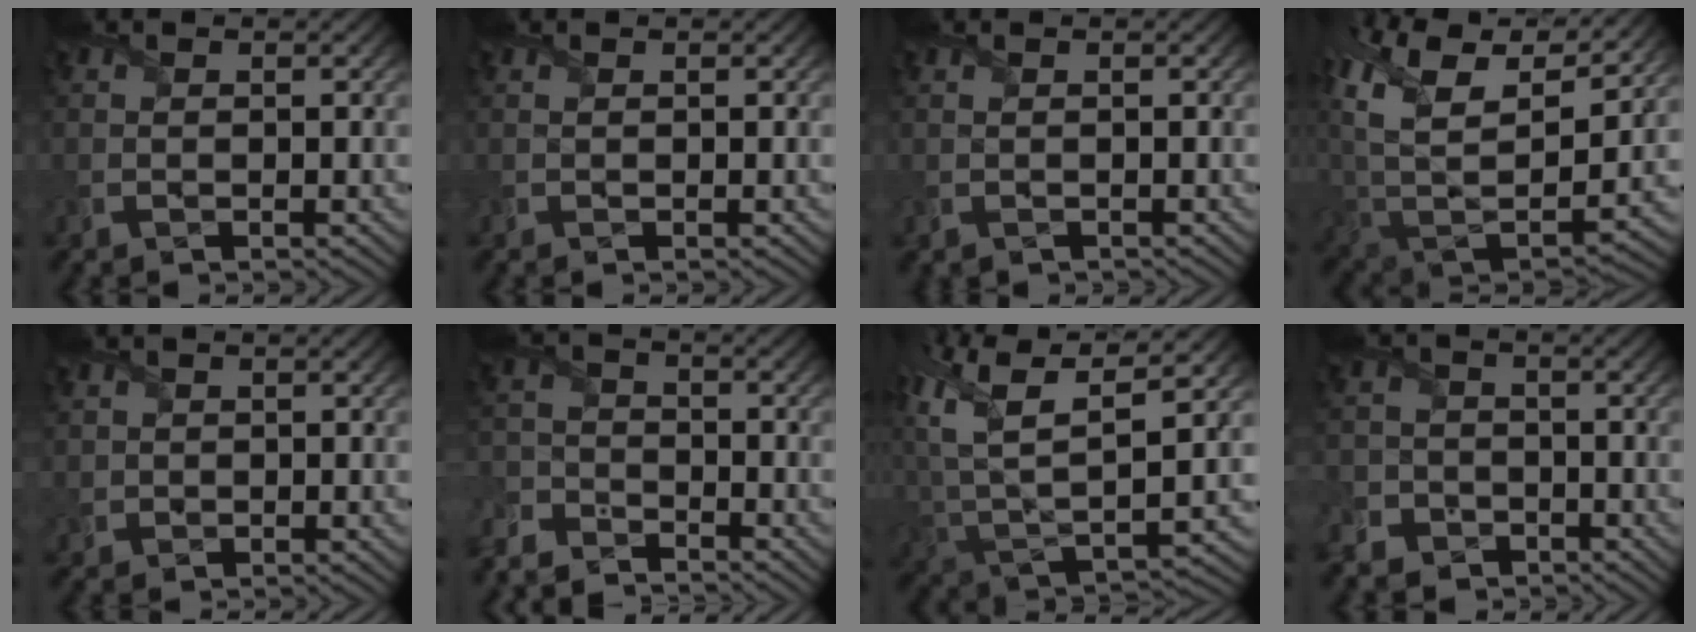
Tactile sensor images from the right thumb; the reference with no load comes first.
{"total": 0.0}
{"total": 0.0}
{"total": 17.5, "force": [9.4, 9.3, 11.4], "torque": [-0.254, 0.014, 0.173]}
{"total": 1.4, "force": [0.2, 1.4, -0.1], "torque": [-0.006, -0.006, 0.002]}
{"total": 6.4, "force": [-5.9, 2.1, 1.2], "torque": [-0.039, -0.008, -0.133]}
{"total": 14.9, "force": [5.7, 7.6, 11.5], "torque": [-0.270, 0.000, 0.119]}
{"total": 6.8, "force": [-4.3, 5.2, 1.0], "torque": [-0.041, -0.022, -0.095]}